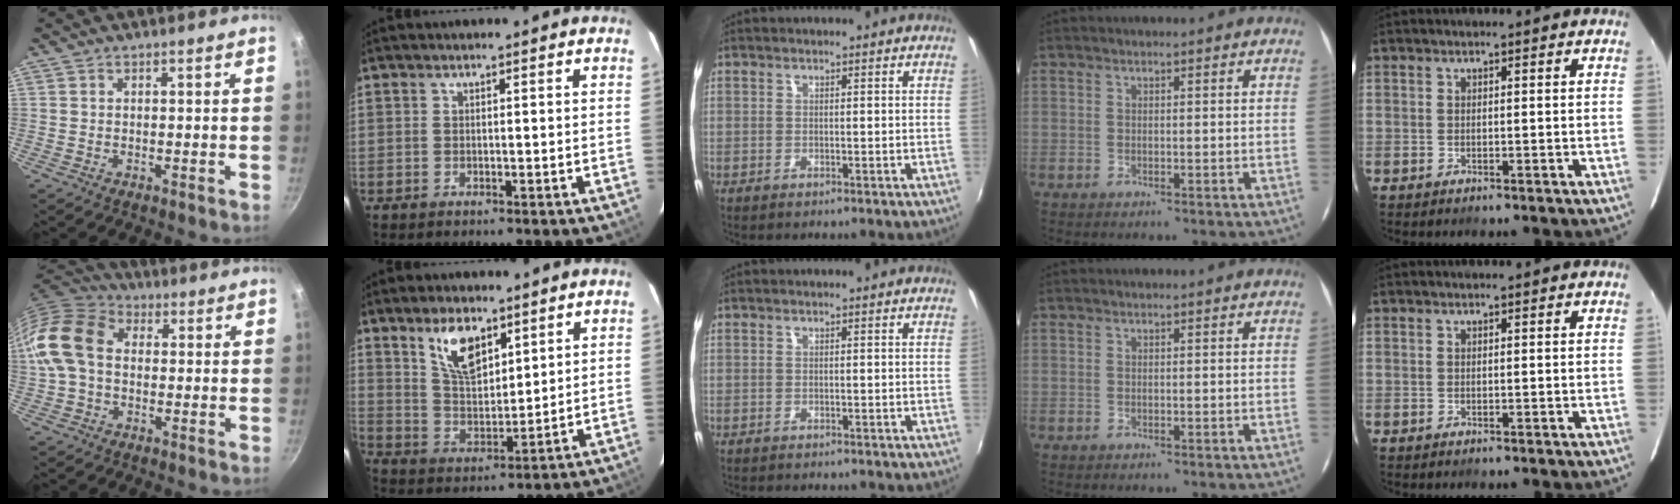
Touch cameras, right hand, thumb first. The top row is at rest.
{"thumb": {"total": 13.1, "force": [0.5, 9.6, 9.0], "torque": [-0.152, 0.031, -0.011]}, "index": {"total": 9.7, "force": [5.8, 4.5, 6.4], "torque": [-0.112, 0.006, 0.119]}, "middle": {"total": 1.3, "force": [-1.3, 0.4, 0.3], "torque": [-0.010, -0.008, -0.019]}}